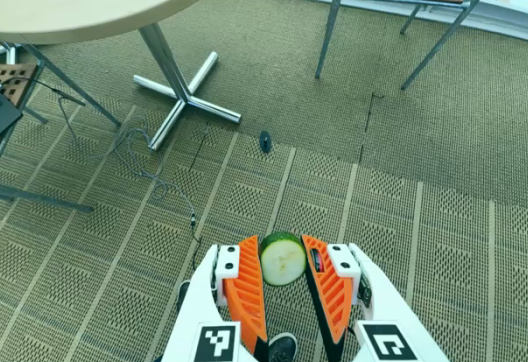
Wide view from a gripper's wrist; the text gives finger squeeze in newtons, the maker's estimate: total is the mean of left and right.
{"total": 7.5, "left": 7.2, "right": 7.8}